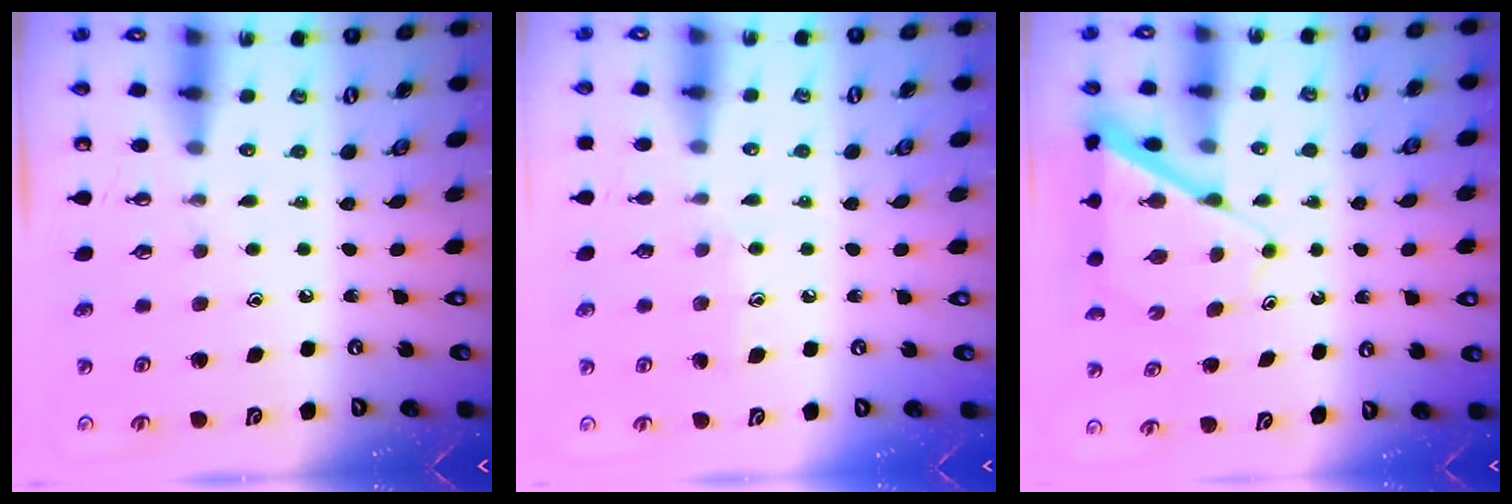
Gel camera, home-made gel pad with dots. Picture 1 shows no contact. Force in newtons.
{"total": 5.2, "press": 5.2, "slide": 0.2}
{"total": 6.9, "press": 6.9, "slide": 0.5}